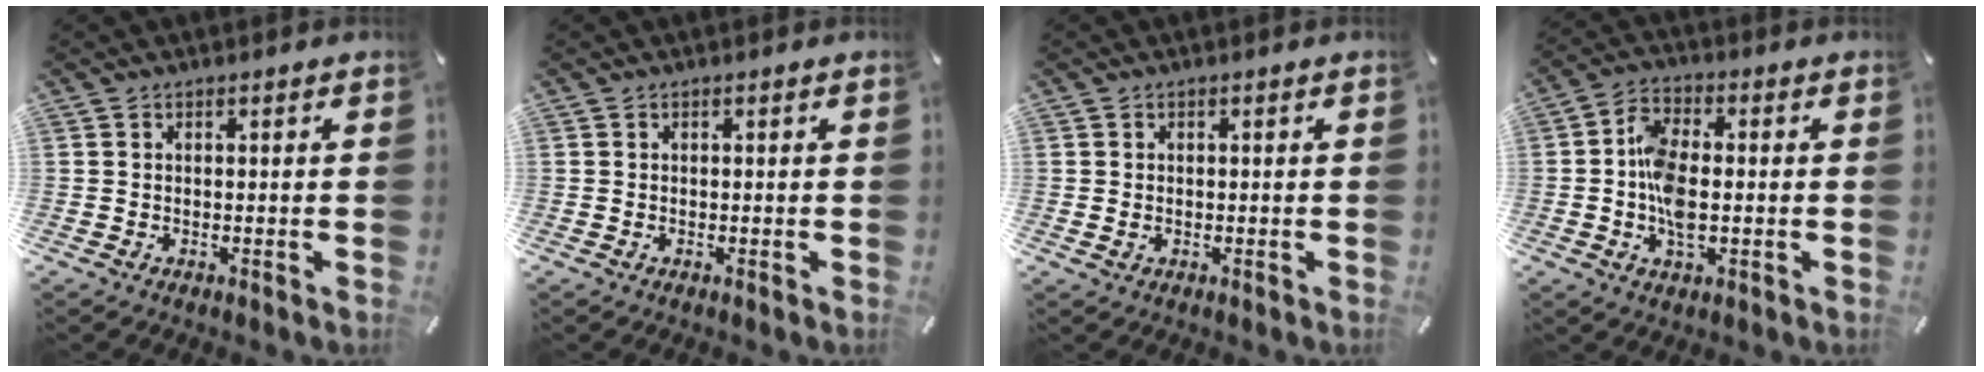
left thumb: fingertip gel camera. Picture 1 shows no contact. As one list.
[{"total": 0.0}, {"total": 0.9, "force": [0.0, 0.8, 0.5], "torque": [-0.011, 0.003, -0.001]}, {"total": 8.7, "force": [-0.9, 4.9, 7.2], "torque": [-0.141, 0.003, -0.018]}]